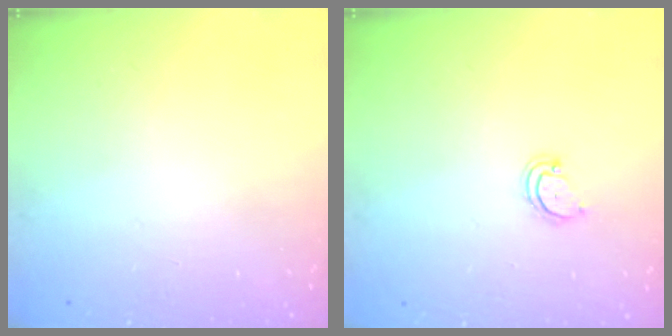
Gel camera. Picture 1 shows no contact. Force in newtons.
{"total": 3.6, "press": 3.5, "slide": 0.4}